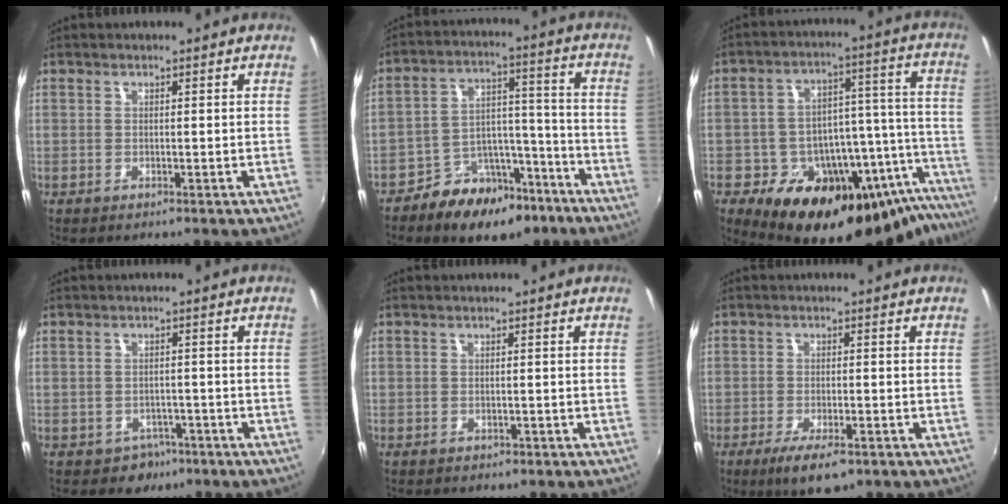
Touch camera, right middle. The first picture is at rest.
{"total": 13.6, "force": [-9.1, 8.0, 6.1], "torque": [-0.105, 0.034, -0.125]}
{"total": 26.5, "force": [-19.5, 11.6, 13.6], "torque": [-0.203, 0.016, -0.269]}
{"total": 4.2, "force": [-2.5, 3.3, 0.6], "torque": [-0.024, 0.004, -0.028]}
{"total": 1.5, "force": [-1.0, 1.0, 0.4], "torque": [-0.012, -0.005, -0.012]}
{"total": 6.6, "force": [-4.2, 1.8, 4.8], "torque": [-0.106, -0.023, -0.071]}